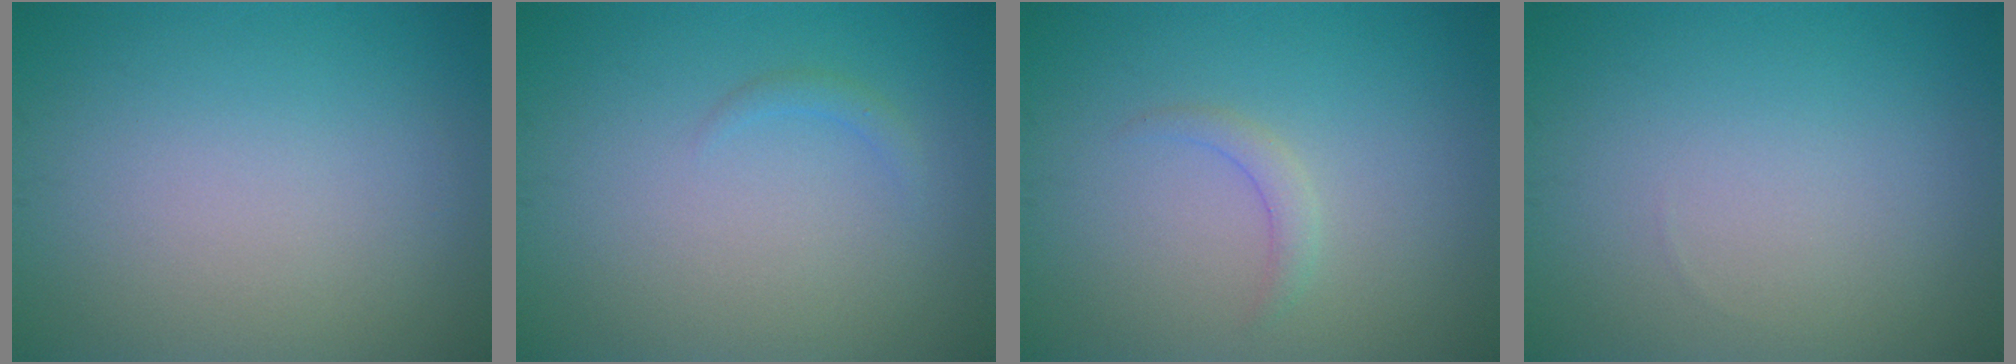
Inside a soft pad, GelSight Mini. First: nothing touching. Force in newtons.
{"total": 0.8, "press": 0.8, "slide": 0.0}
{"total": 1.2, "press": 1.2, "slide": 0.1}
{"total": 0.0}